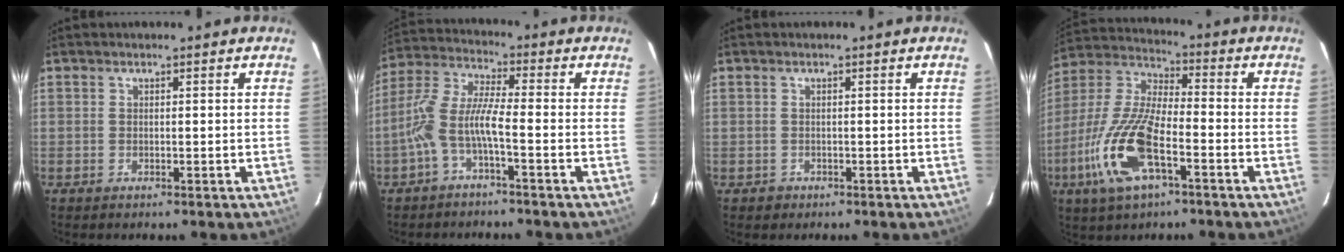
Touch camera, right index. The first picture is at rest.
{"total": 7.6, "force": [-3.0, 1.1, 6.9], "torque": [-0.167, 0.015, -0.060]}
{"total": 1.5, "force": [-0.6, 1.4, 0.1], "torque": [-0.002, 0.003, -0.005]}
{"total": 16.8, "force": [-6.9, 6.0, 14.1], "torque": [-0.307, -0.012, -0.142]}